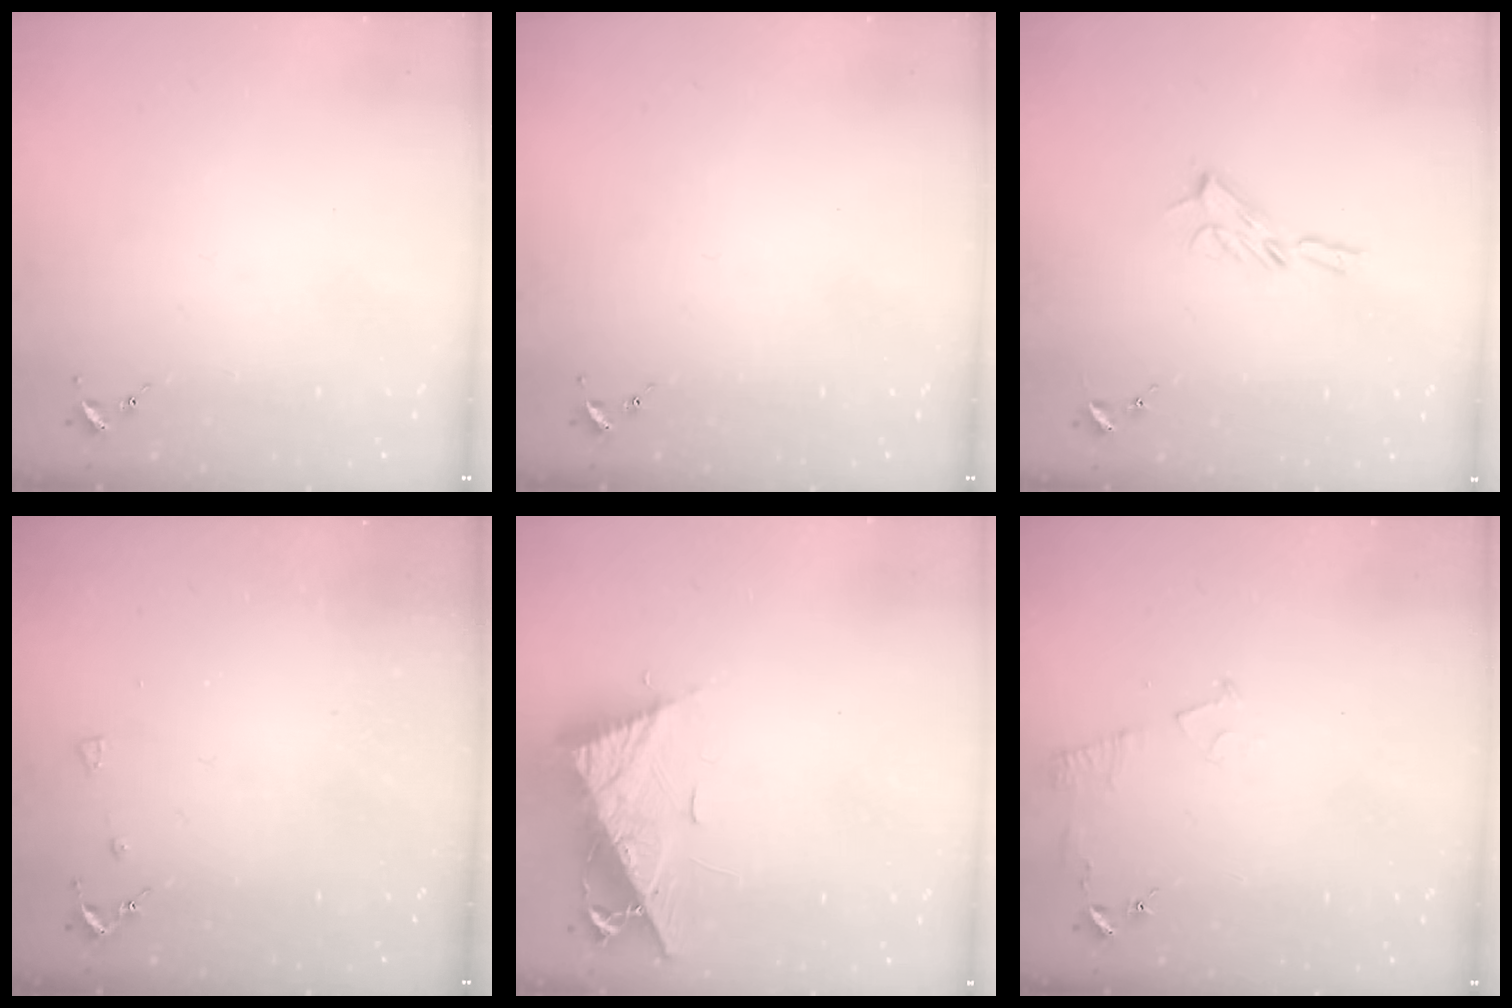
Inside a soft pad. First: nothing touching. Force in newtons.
{"total": 0.0}
{"total": 5.9, "press": 5.9, "slide": 0.5}
{"total": 3.3, "press": 3.3, "slide": 0.6}
{"total": 11.7, "press": 11.6, "slide": 0.9}
{"total": 6.1, "press": 6.1, "slide": 0.7}